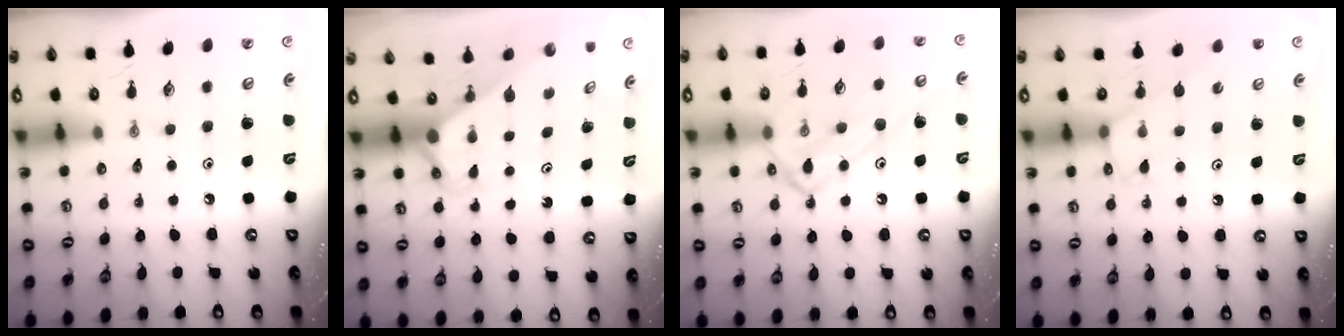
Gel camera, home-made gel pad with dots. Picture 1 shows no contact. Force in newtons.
{"total": 2.9, "press": 2.9, "slide": 0.1}
{"total": 13.0, "press": 13.0, "slide": 0.6}
{"total": 4.9, "press": 4.9, "slide": 0.6}